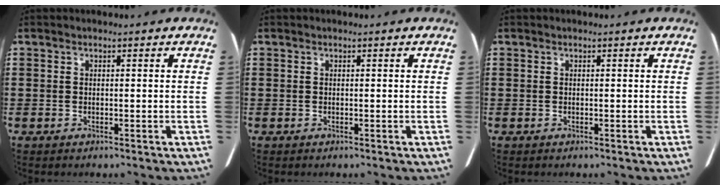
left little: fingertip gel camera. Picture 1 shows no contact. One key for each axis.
{"total": 0.0}
{"total": 0.0}